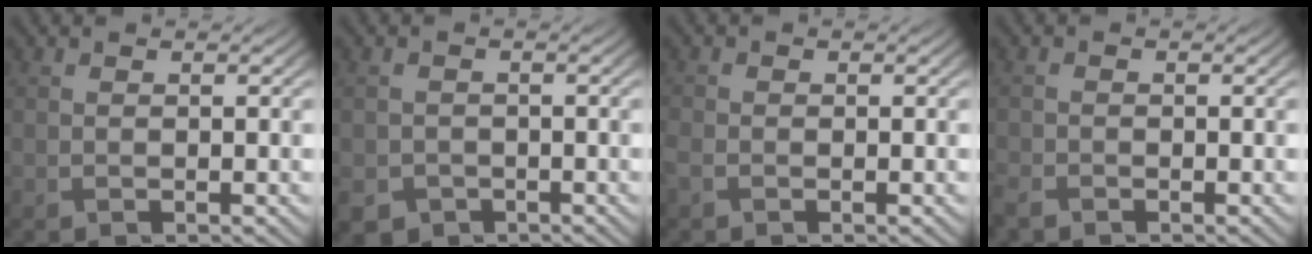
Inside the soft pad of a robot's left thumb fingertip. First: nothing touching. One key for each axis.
{"total": 2.8, "fx": -1.7, "fy": 2.1, "fz": 0.4, "tx": -0.013, "ty": -0.010, "tz": -0.032}
{"total": 1.5, "fx": -0.9, "fy": 1.0, "fz": 0.7, "tx": -0.025, "ty": -0.002, "tz": -0.025}
{"total": 2.2, "fx": -2.0, "fy": 0.7, "fz": 0.6, "tx": -0.020, "ty": -0.011, "tz": -0.049}